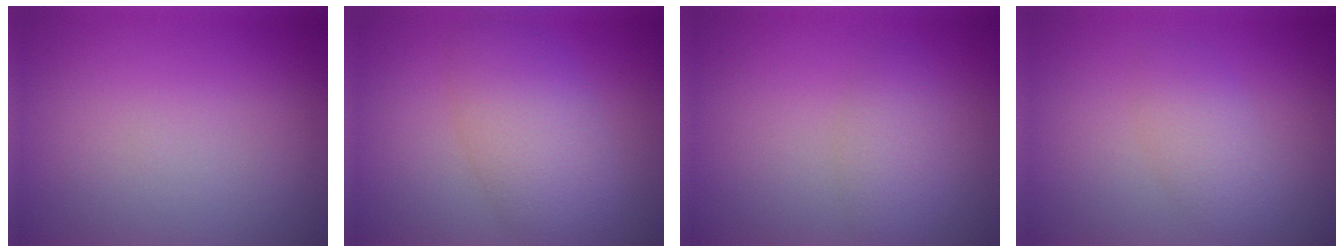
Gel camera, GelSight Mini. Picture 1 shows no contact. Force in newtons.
{"total": 5.4, "press": 5.4, "slide": 0.2}
{"total": 2.2, "press": 2.1, "slide": 0.2}
{"total": 2.5, "press": 2.5, "slide": 0.0}